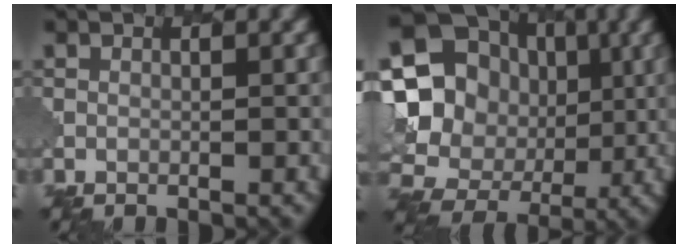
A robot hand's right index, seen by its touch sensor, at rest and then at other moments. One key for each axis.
{"total": 19.8, "fx": 0.4, "fy": 18.4, "fz": 7.4, "tx": -0.180, "ty": 0.013, "tz": -0.017}